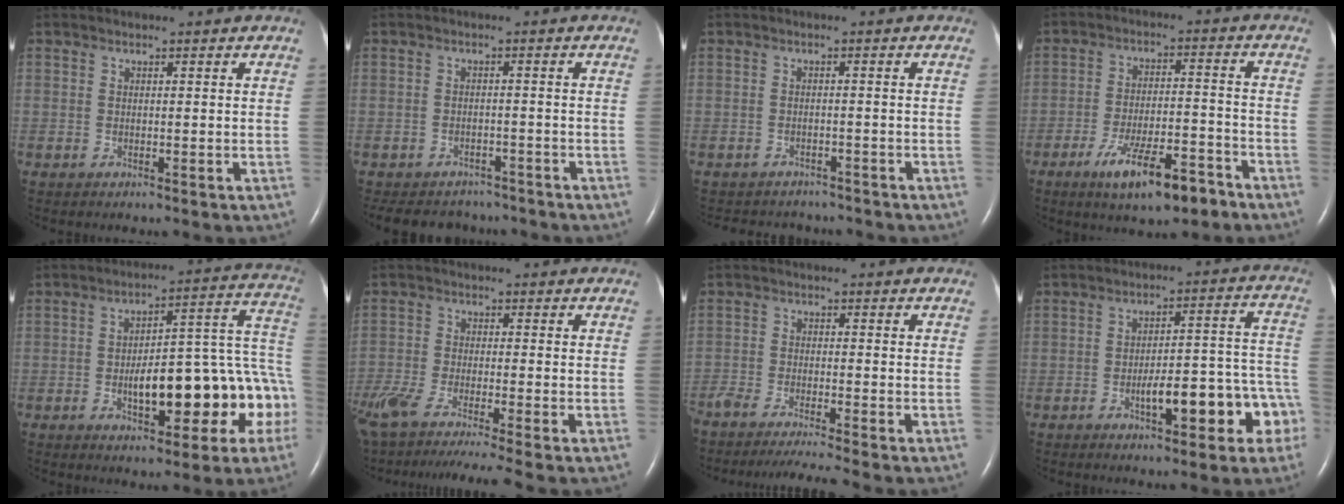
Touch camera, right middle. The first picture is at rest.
{"total": 10.0, "force": [-8.8, 4.2, 2.1], "torque": [-0.041, 0.005, -0.109]}
{"total": 6.7, "force": [-6.2, 2.4, 0.6], "torque": [-0.012, 0.004, -0.074]}
{"total": 10.6, "force": [-6.9, 2.6, 7.6], "torque": [-0.133, -0.004, -0.110]}
{"total": 16.7, "force": [-5.0, 5.4, 15.0], "torque": [-0.168, 0.050, -0.058]}
{"total": 14.9, "force": [-12.2, 0.0, 8.6], "torque": [-0.162, -0.046, -0.204]}
{"total": 10.2, "force": [-9.1, -1.0, 4.6], "torque": [-0.058, -0.027, -0.146]}
{"total": 11.8, "force": [-5.1, 3.4, 10.1], "torque": [-0.119, 0.045, -0.063]}